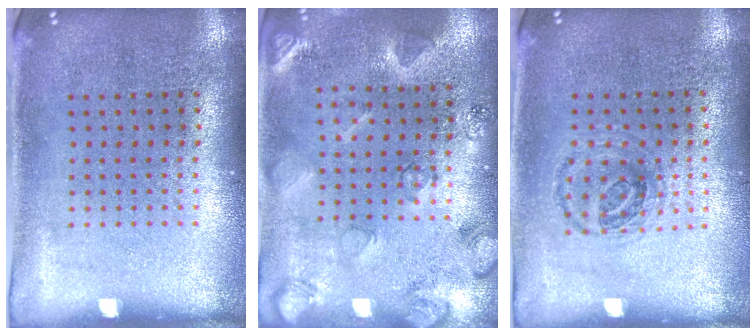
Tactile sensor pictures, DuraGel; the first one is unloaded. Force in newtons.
{"total": 2.3, "press": 2.2, "slide": 0.4}
{"total": 0.9, "press": 0.9, "slide": 0.2}